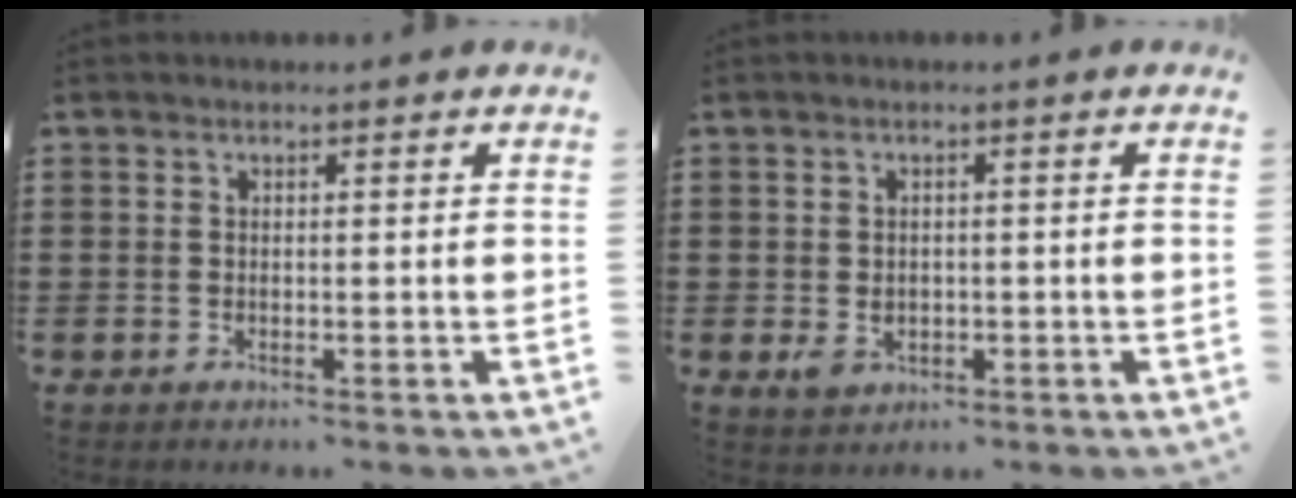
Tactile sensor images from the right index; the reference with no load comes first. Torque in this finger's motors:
{"motor_torque": [1.09, 1.05, 0.04, 0.01]}